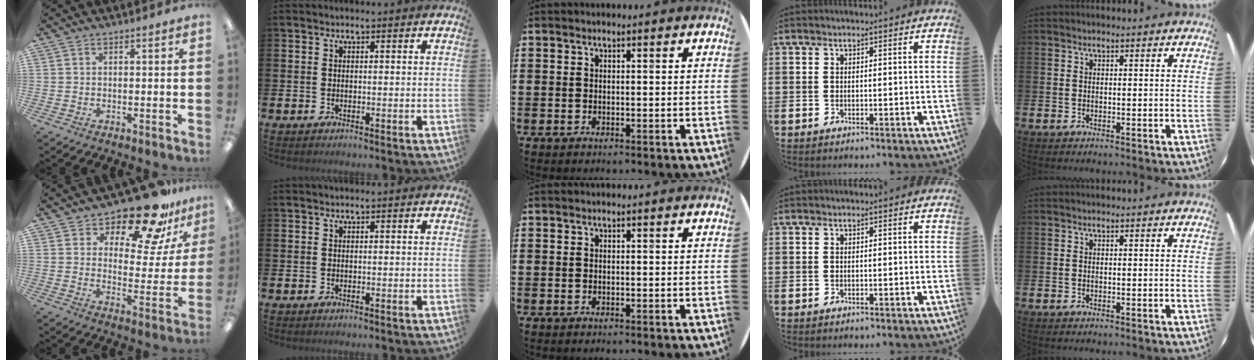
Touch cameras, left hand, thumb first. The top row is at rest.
{"thumb": {"total": 17.4, "force": [14.5, 5.7, 7.9], "torque": [-0.120, -0.111, 0.246]}}